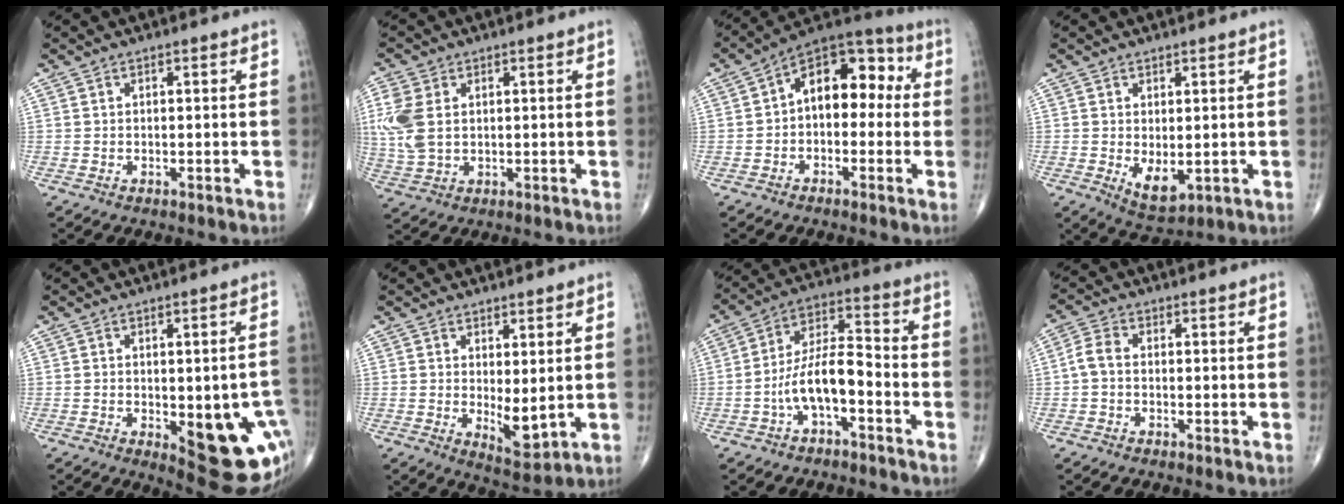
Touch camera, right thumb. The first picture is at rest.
{"total": 8.2, "force": [1.5, 5.5, 5.9], "torque": [-0.149, 0.004, 0.036]}
{"total": 12.7, "force": [0.5, 8.0, 9.8], "torque": [-0.106, 0.044, -0.012]}
{"total": 5.2, "force": [-0.5, 2.7, 4.5], "torque": [-0.063, -0.013, 0.007]}
{"total": 16.0, "force": [-4.1, 6.4, 14.1], "torque": [-0.124, 0.007, -0.025]}
{"total": 5.3, "force": [0.4, 2.2, 4.8], "torque": [-0.066, -0.020, 0.015]}
{"total": 10.1, "force": [-3.8, 3.9, 8.5], "torque": [-0.157, 0.049, -0.074]}
{"total": 3.3, "force": [-0.5, 2.1, 2.5], "torque": [-0.051, 0.010, -0.019]}